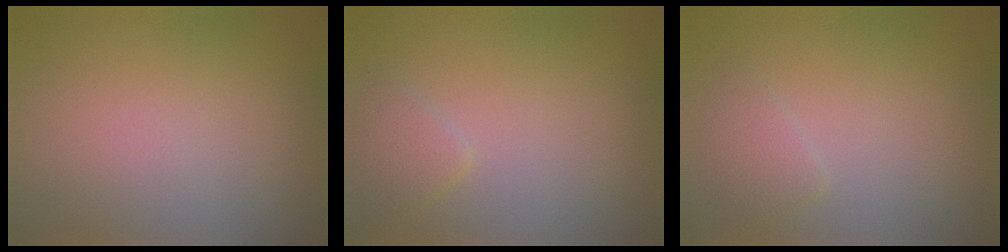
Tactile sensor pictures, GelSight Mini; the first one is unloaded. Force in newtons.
{"total": 1.6, "press": 1.6, "slide": 0.1}
{"total": 1.5, "press": 1.5, "slide": 0.1}